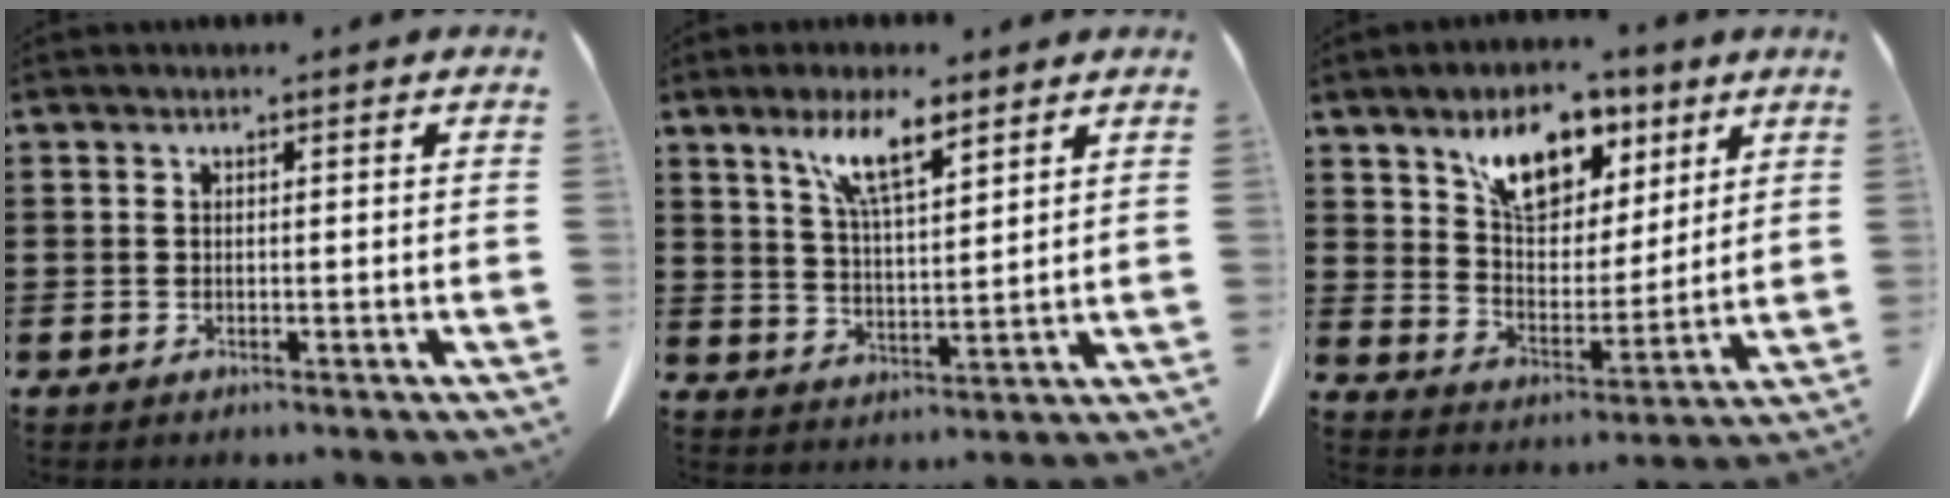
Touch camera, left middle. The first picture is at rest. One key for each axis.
{"total": 8.3, "fx": 5.5, "fy": 1.9, "fz": 5.9, "tx": -0.121, "ty": -0.006, "tz": 0.094}
{"total": 10.1, "fx": 6.3, "fy": 5.8, "fz": 5.4, "tx": -0.102, "ty": -0.010, "tz": 0.110}